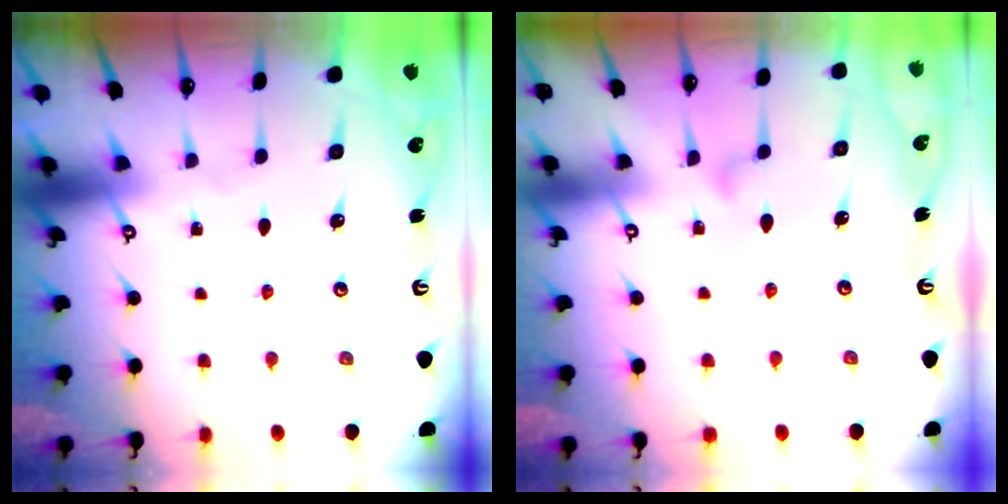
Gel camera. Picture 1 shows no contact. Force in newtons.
{"total": 8.6, "press": 8.6, "slide": 0.5}